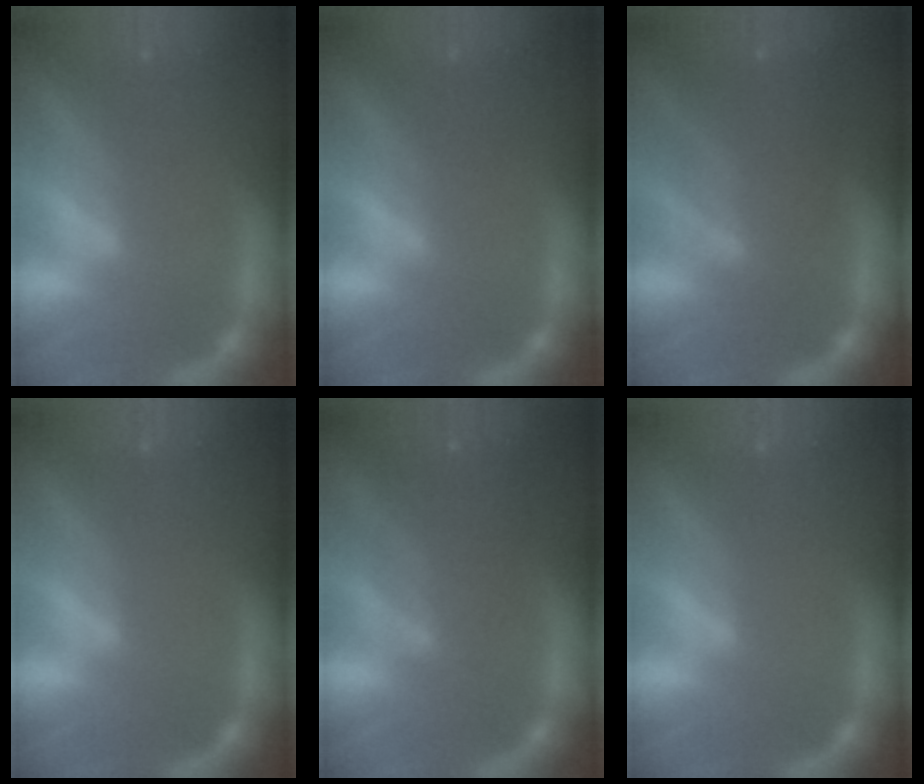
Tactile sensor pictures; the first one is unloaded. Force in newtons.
{"total": 2.0}
{"total": 6.6}
{"total": 0.0}
{"total": 5.1}
{"total": 0.0}